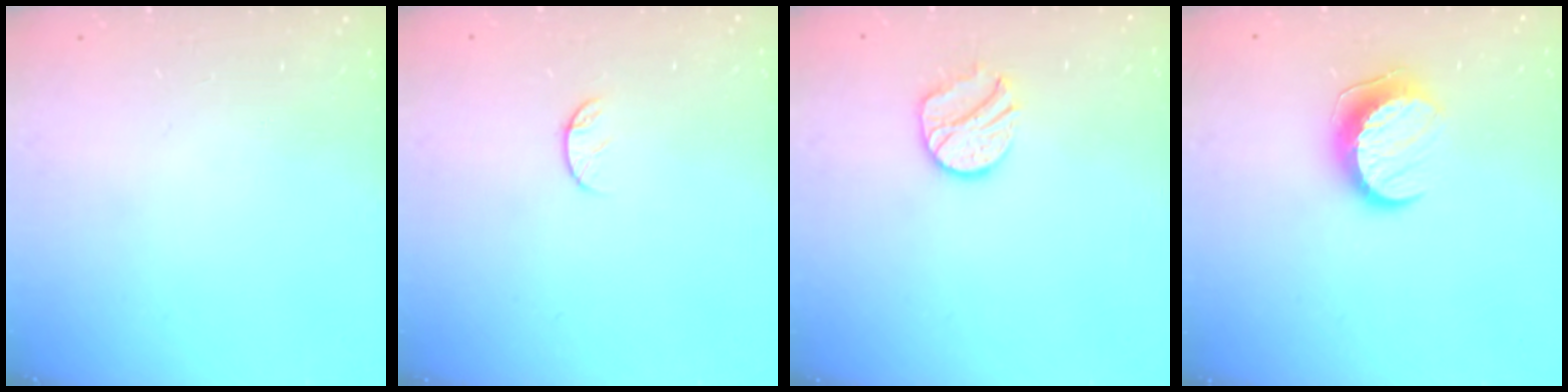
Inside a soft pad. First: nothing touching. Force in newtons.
{"total": 5.8, "press": 5.8, "slide": 0.7}
{"total": 9.4, "press": 9.4, "slide": 0.4}
{"total": 9.7, "press": 9.7, "slide": 0.5}